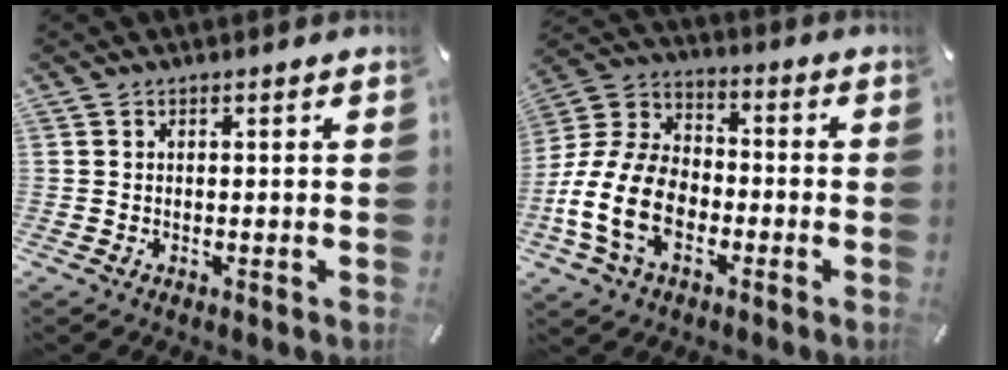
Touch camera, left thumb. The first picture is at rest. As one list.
[{"total": 16.2, "force": [-5.8, 11.2, 10.2], "torque": [-0.226, 0.034, -0.106]}]